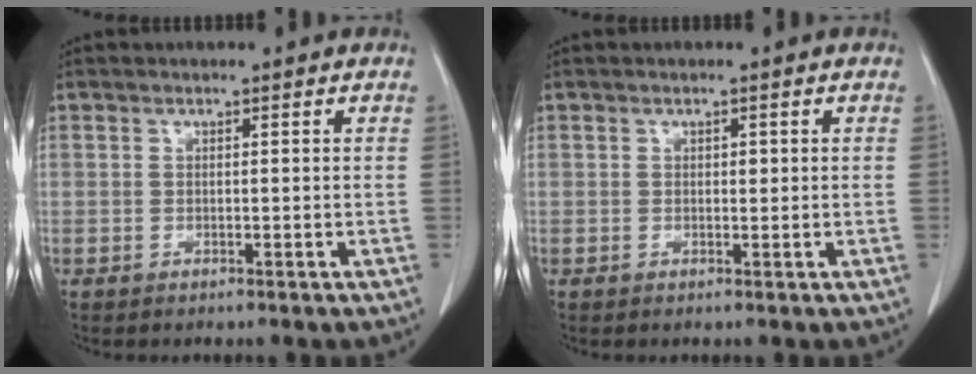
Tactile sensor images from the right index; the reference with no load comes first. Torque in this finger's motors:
{"motor_torque": [-0.01, 0.22, 0.00, 0.00]}